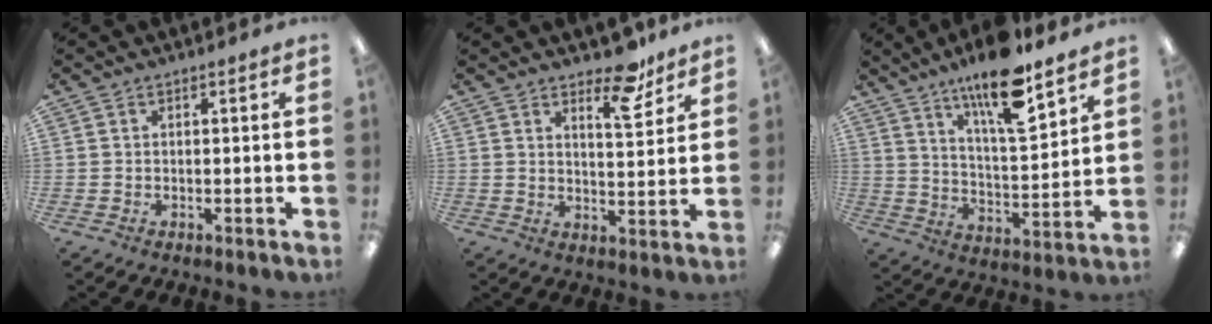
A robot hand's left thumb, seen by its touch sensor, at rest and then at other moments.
{"total": 10.0, "force": [7.2, 3.8, 5.6], "torque": [-0.057, -0.047, 0.119]}
{"total": 15.8, "force": [11.7, 3.9, 9.9], "torque": [-0.166, -0.069, 0.193]}